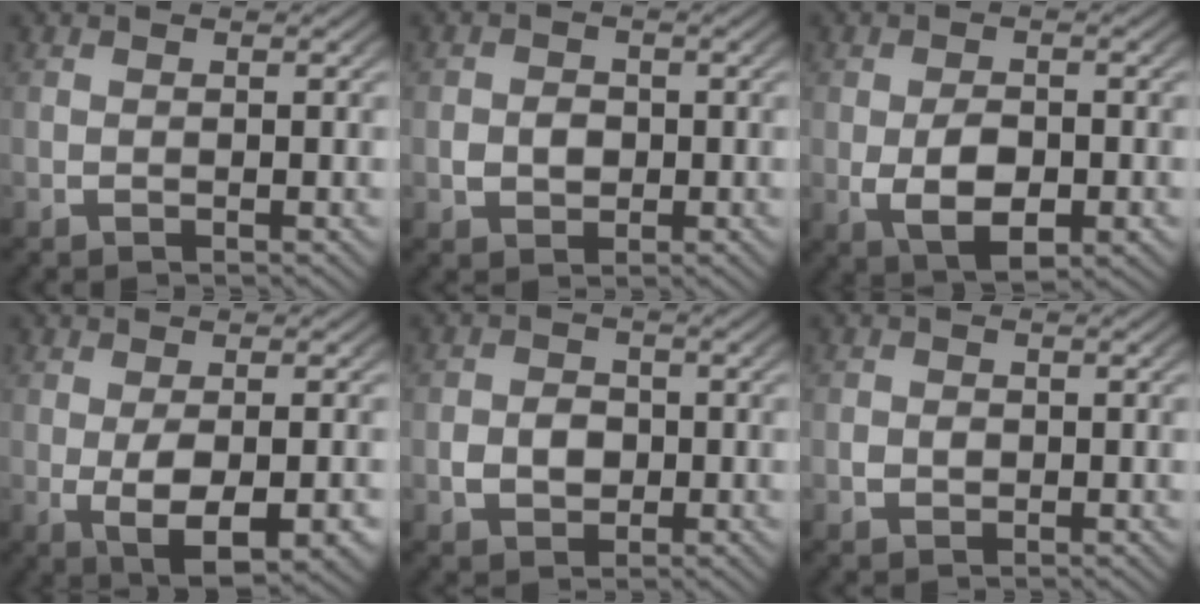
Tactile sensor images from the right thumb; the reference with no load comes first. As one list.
[{"total": 2.7, "force": [-0.3, 2.3, 1.4], "torque": [-0.027, -0.008, 0.002]}, {"total": 6.5, "force": [-1.2, 4.2, 4.9], "torque": [-0.111, -0.032, -0.001]}, {"total": 7.1, "force": [-2.0, 4.1, 5.5], "torque": [-0.129, -0.045, -0.004]}, {"total": 3.3, "force": [-0.5, 2.7, 1.8], "torque": [-0.034, -0.010, -0.001]}, {"total": 1.4, "force": [-0.1, 1.2, 0.7], "torque": [-0.014, -0.004, 0.001]}]